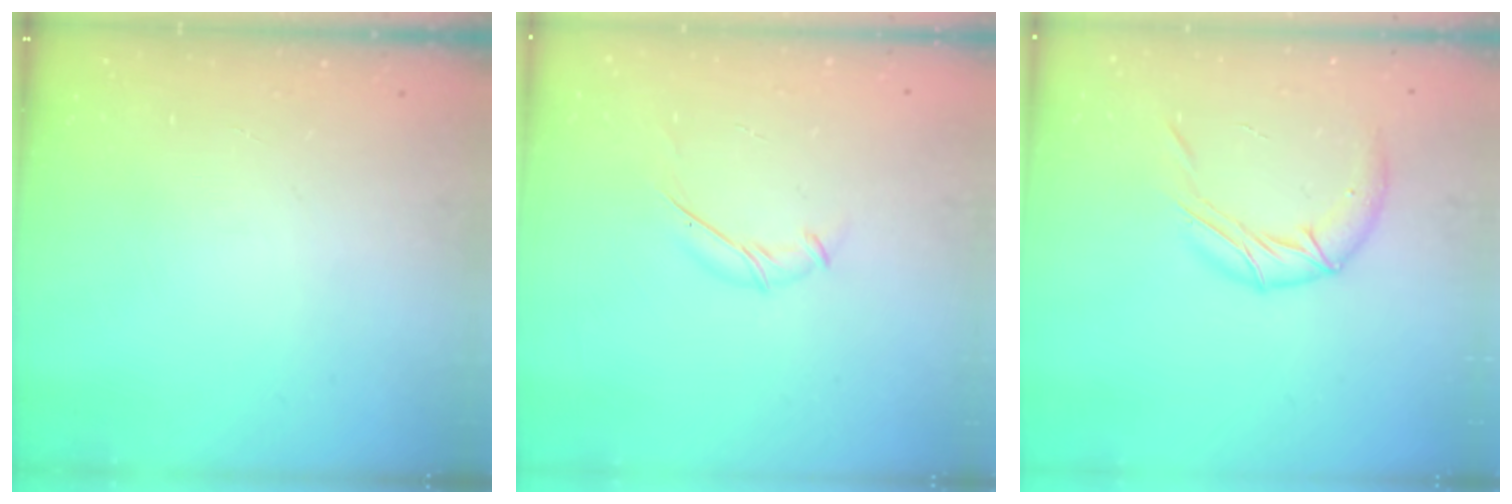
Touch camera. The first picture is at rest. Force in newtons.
{"total": 6.6, "press": 6.5, "slide": 1.4}
{"total": 10.8, "press": 10.7, "slide": 1.3}